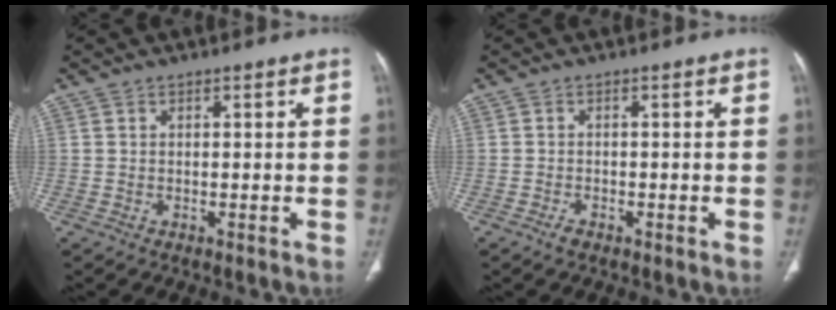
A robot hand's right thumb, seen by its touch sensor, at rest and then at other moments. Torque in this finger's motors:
{"motor_torque": [-0.20, 0.05, 0.37, -0.02, 0.05]}